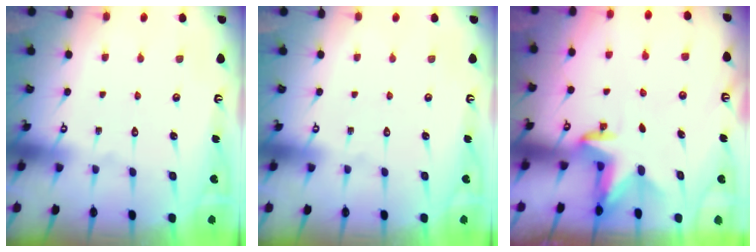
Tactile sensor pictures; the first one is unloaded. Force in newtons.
{"total": 0.0}
{"total": 3.3, "press": 3.2, "slide": 0.7}